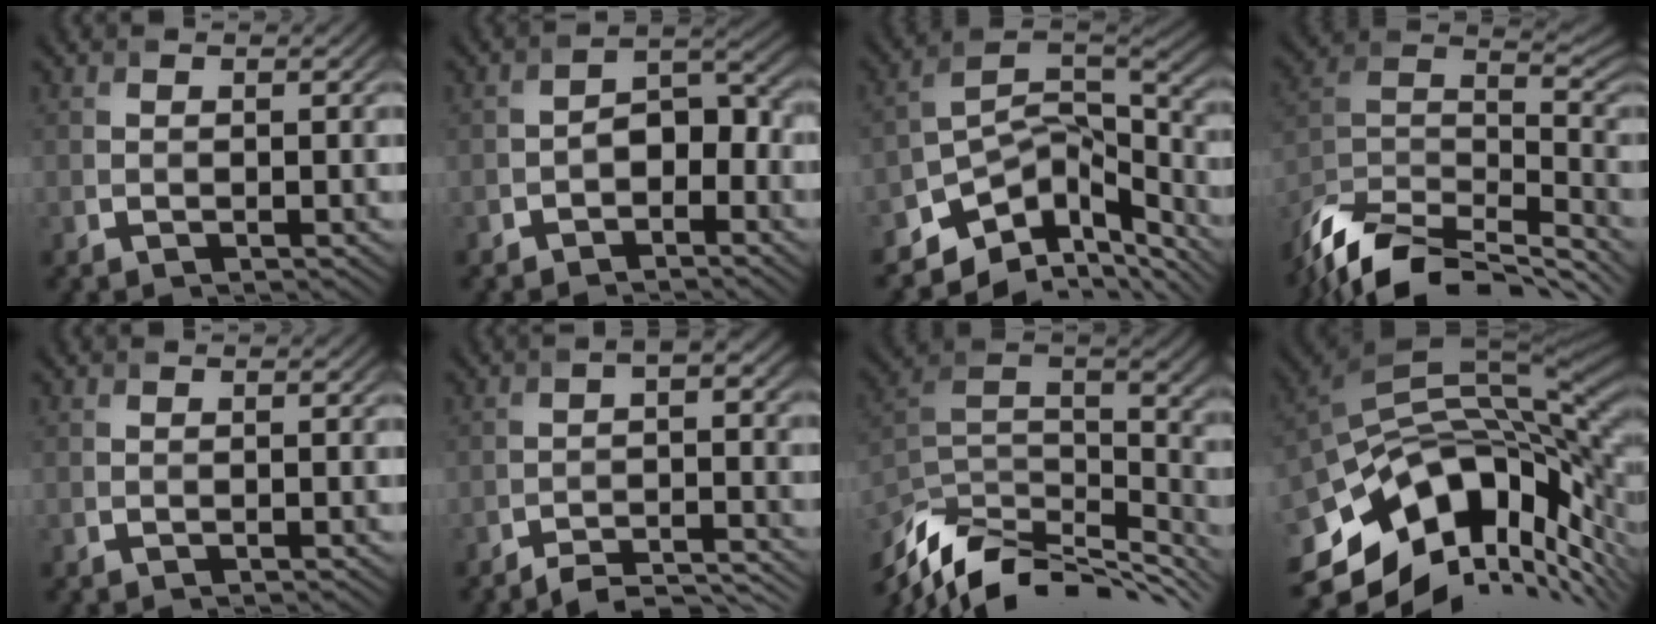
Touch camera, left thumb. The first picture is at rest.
{"total": 3.9, "force": [-1.8, 2.4, 2.5], "torque": [-0.035, 0.008, -0.037]}
{"total": 12.2, "force": [-8.6, 6.3, 6.0], "torque": [-0.127, -0.015, -0.135]}
{"total": 14.0, "force": [-10.9, 5.0, 7.2], "torque": [-0.167, -0.004, -0.202]}
{"total": 0.0}
{"total": 7.1, "force": [-5.5, 1.4, 4.4], "torque": [-0.064, 0.002, -0.087]}
{"total": 14.4, "force": [-8.2, 6.4, 9.9], "torque": [-0.226, -0.011, -0.137]}
{"total": 16.3, "force": [-5.6, 9.0, 12.4], "torque": [-0.260, -0.027, -0.095]}